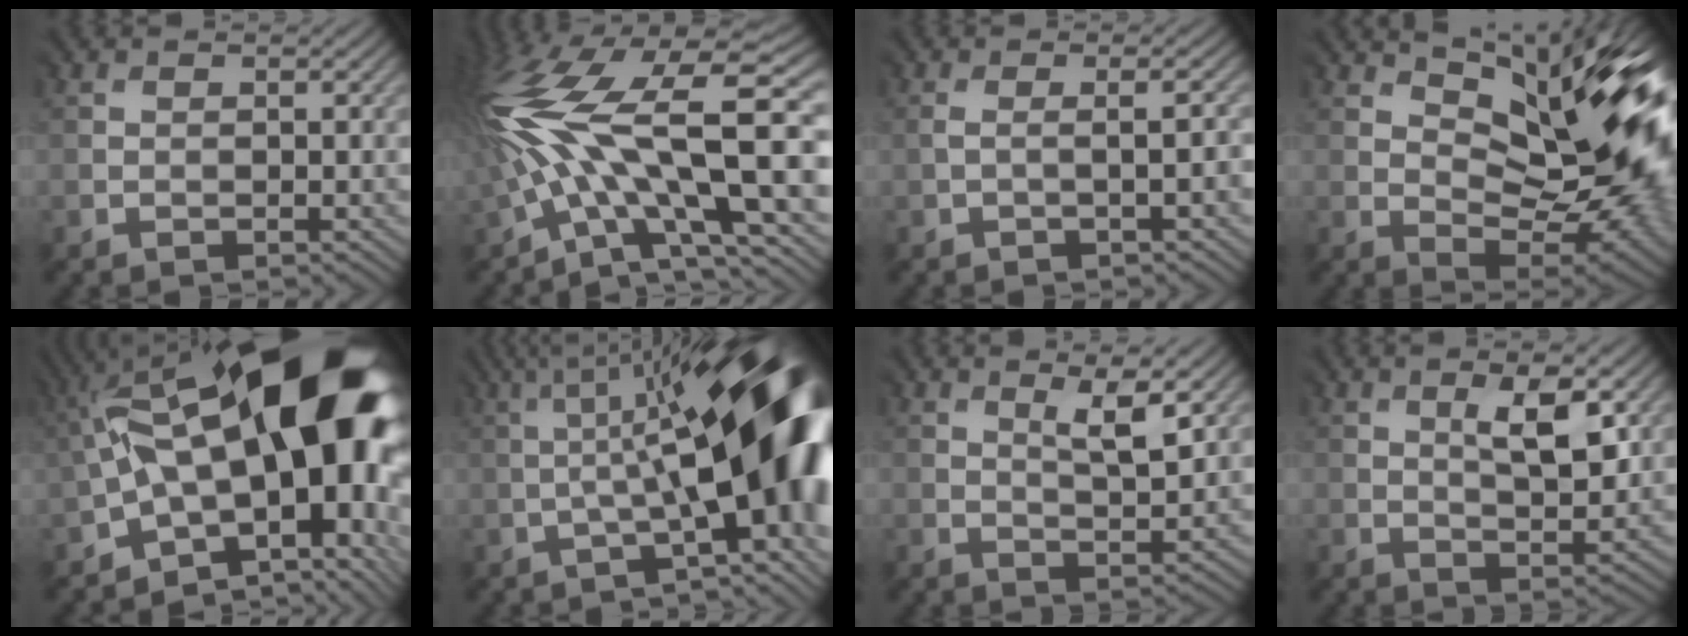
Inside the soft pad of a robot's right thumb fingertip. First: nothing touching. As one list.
[{"total": 18.2, "force": [0.0, 7.0, 16.8], "torque": [-0.327, 0.006, 0.002]}, {"total": 1.6, "force": [-0.5, 0.0, 1.6], "torque": [-0.014, 0.005, -0.010]}, {"total": 17.2, "force": [6.6, 7.6, 13.9], "torque": [-0.185, 0.015, 0.105]}, {"total": 20.1, "force": [3.0, 10.9, 16.6], "torque": [-0.275, -0.012, 0.067]}, {"total": 18.3, "force": [-1.0, 5.6, 17.4], "torque": [-0.226, 0.014, -0.007]}, {"total": 4.3, "force": [2.4, 0.9, 3.4], "torque": [-0.061, -0.013, 0.051]}, {"total": 5.5, "force": [2.3, 1.8, 4.7], "torque": [-0.083, -0.003, 0.044]}]